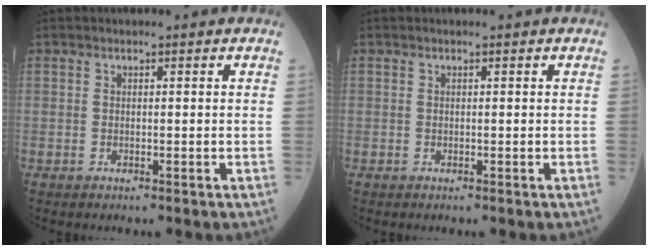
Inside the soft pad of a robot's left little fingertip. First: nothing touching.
{"total": 0.0}